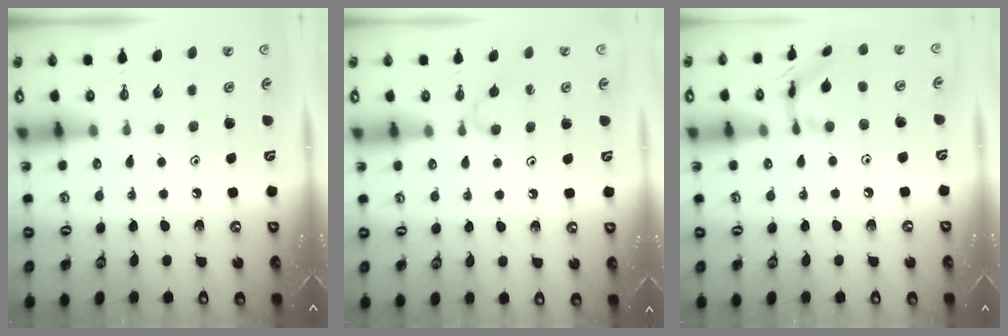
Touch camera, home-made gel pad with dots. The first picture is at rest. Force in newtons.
{"total": 5.0, "press": 4.9, "slide": 0.8}
{"total": 11.0, "press": 11.0, "slide": 0.9}